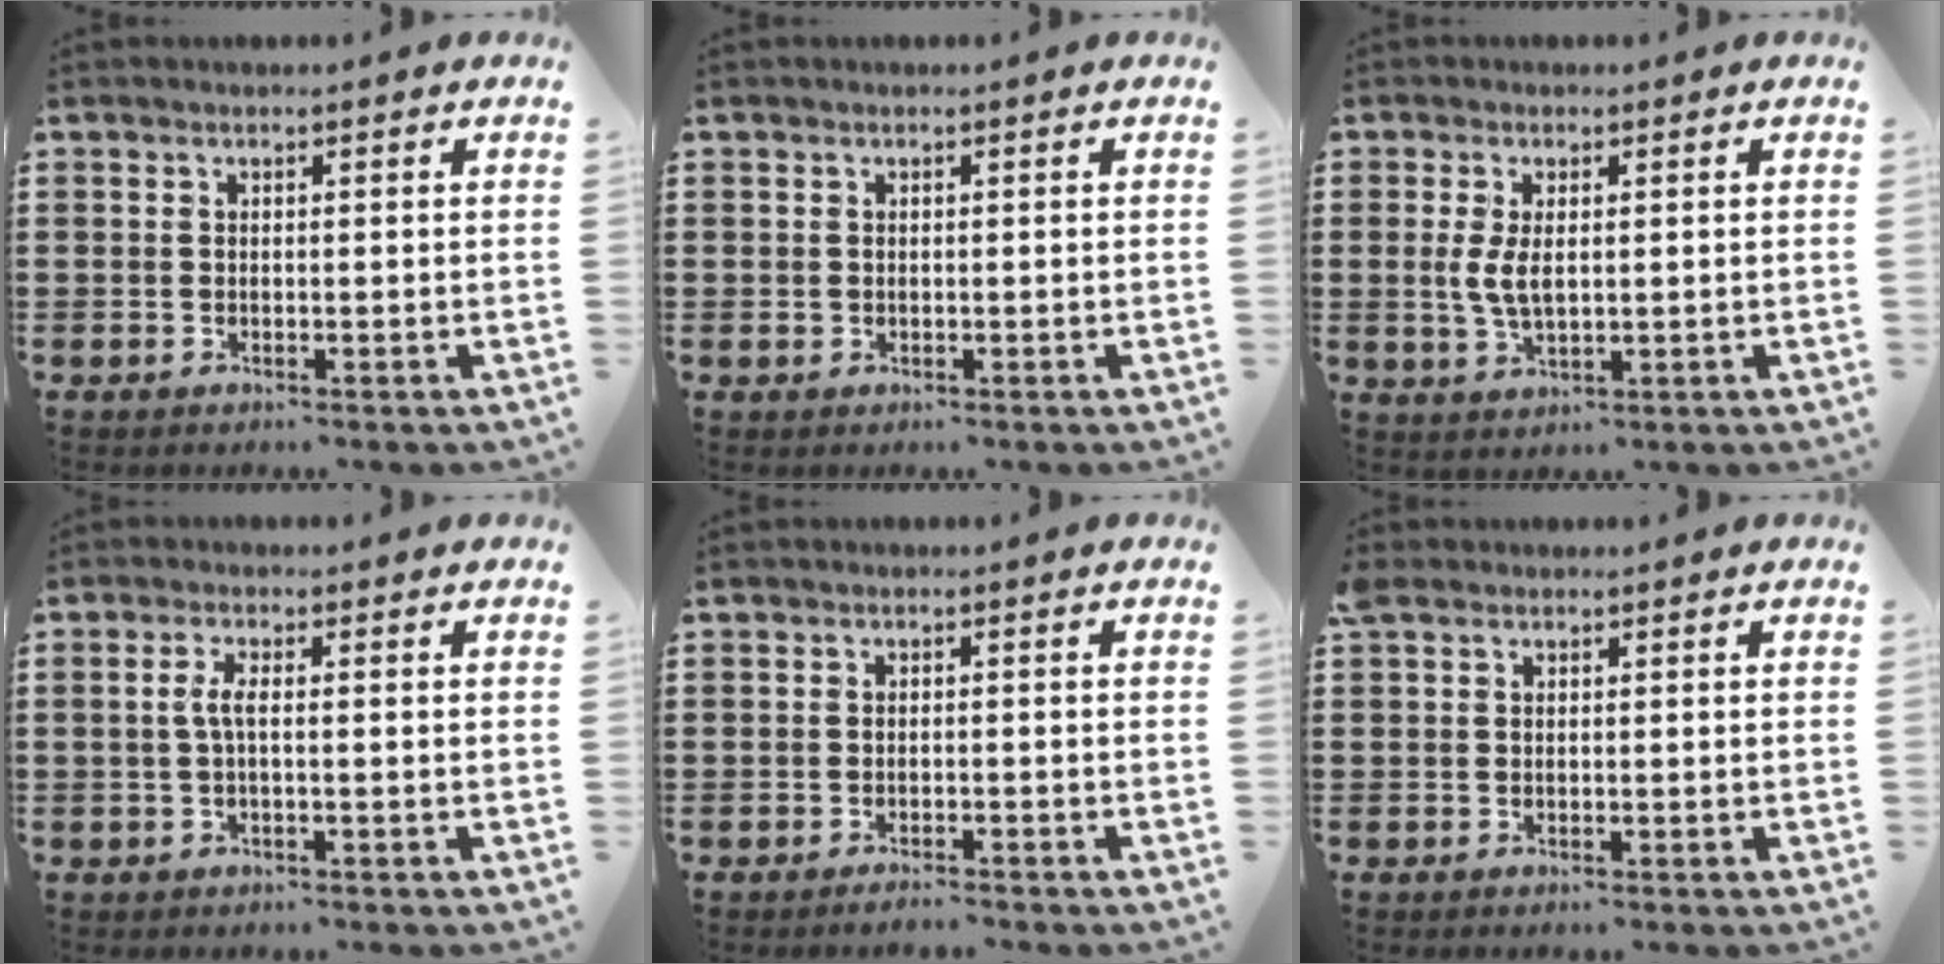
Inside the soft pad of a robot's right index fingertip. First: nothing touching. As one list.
[{"total": 0.6, "force": [-0.1, 0.6, 0.2], "torque": [-0.004, 0.005, -0.003]}, {"total": 4.3, "force": [0.3, 1.9, 3.8], "torque": [-0.092, -0.001, 0.001]}, {"total": 2.7, "force": [-0.3, 0.5, 2.6], "torque": [-0.064, -0.005, -0.012]}, {"total": 1.2, "force": [-1.2, 0.0, 0.3], "torque": [-0.009, -0.002, -0.023]}, {"total": 0.7, "force": [0.1, 0.6, 0.4], "torque": [-0.011, 0.004, 0.002]}]